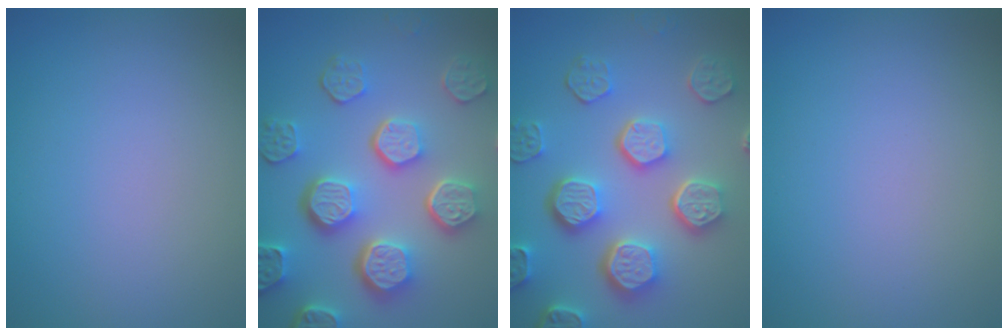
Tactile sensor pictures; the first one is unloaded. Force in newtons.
{"total": 8.1, "press": 6.1, "slide": 5.3}
{"total": 7.5, "press": 5.9, "slide": 4.6}
{"total": 0.0}